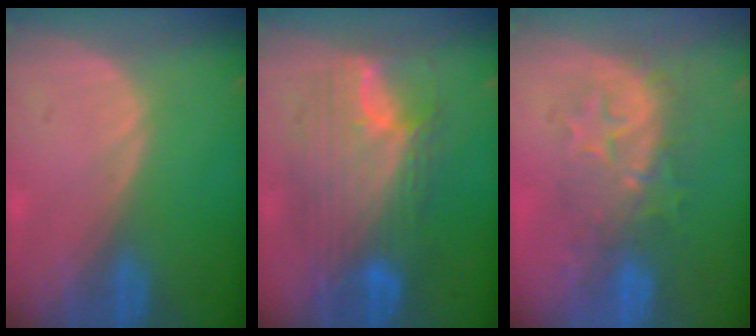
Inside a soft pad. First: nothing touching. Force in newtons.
{"total": 10.9, "press": 10.9, "slide": 0.8}
{"total": 8.4, "press": 8.1, "slide": 2.2}